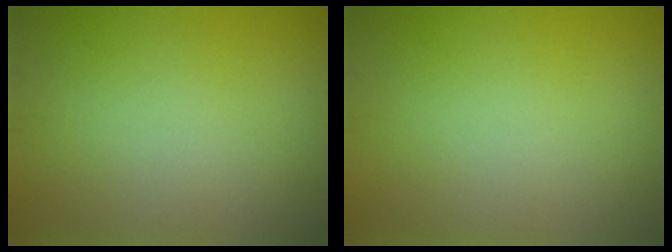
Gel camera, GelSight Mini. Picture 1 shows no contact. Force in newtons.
{"total": 0.0}